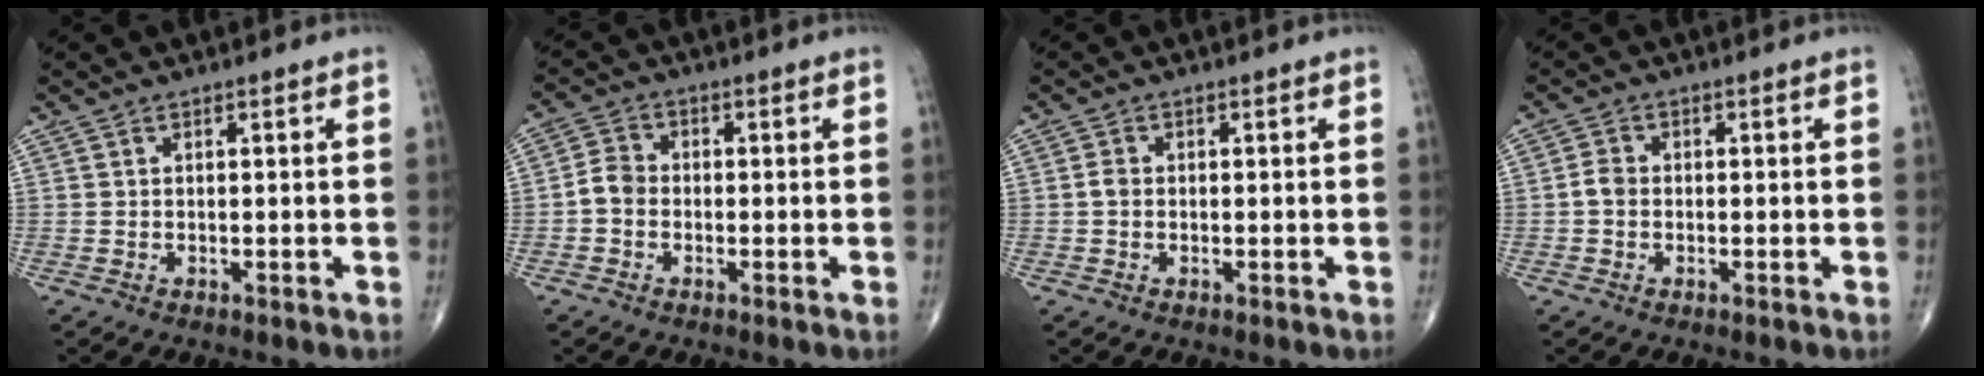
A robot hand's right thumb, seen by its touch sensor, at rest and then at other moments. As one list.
[{"total": 3.7, "force": [-1.0, 3.0, 2.0], "torque": [-0.030, 0.011, -0.029]}, {"total": 1.4, "force": [-0.2, 1.0, 0.8], "torque": [-0.013, 0.002, -0.006]}, {"total": 2.2, "force": [-0.5, 1.7, 1.3], "torque": [-0.022, 0.006, -0.014]}]